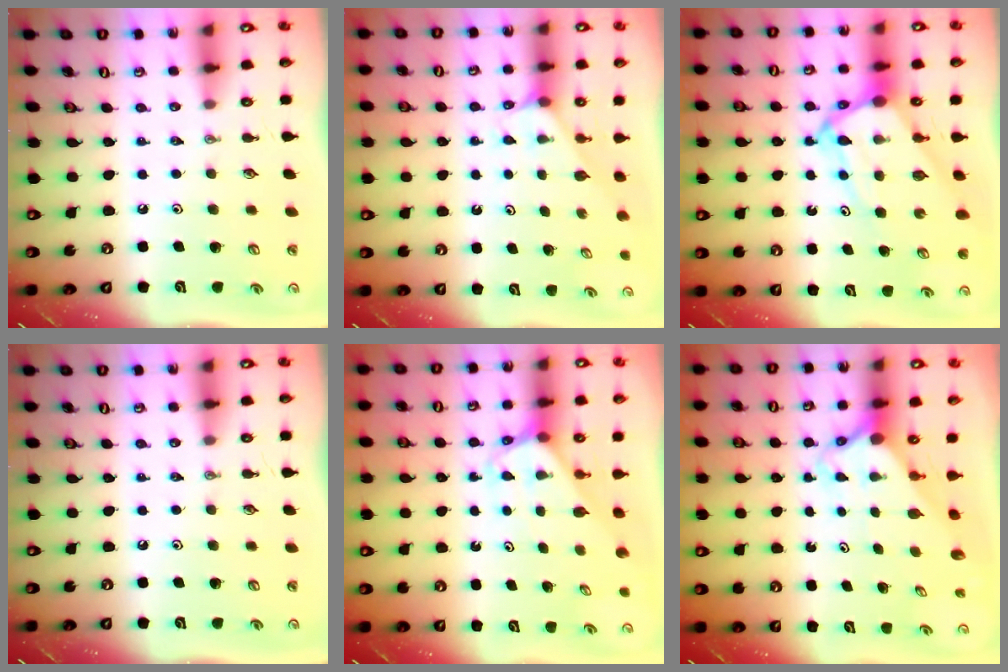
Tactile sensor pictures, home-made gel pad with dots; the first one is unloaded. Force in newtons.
{"total": 2.1, "press": 2.1, "slide": 0.4}
{"total": 10.5, "press": 10.5, "slide": 1.0}
{"total": 0.0}
{"total": 2.8, "press": 2.8, "slide": 0.1}
{"total": 3.0, "press": 3.0, "slide": 0.3}